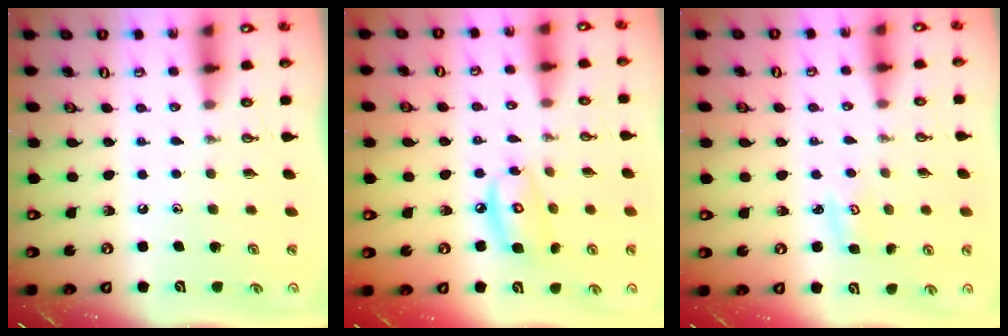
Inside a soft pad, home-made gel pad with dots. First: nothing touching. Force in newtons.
{"total": 9.4, "press": 9.4, "slide": 0.8}
{"total": 2.6, "press": 2.6, "slide": 0.2}